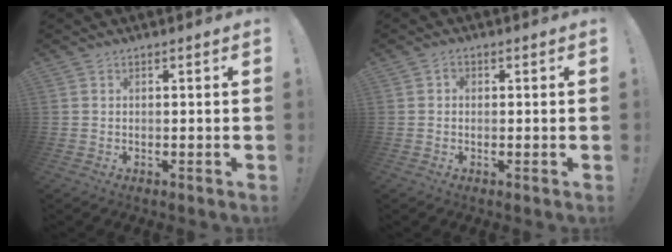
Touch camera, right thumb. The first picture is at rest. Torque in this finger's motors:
{"motor_torque": [-0.15, 0.16, 0.06, 0.19, -0.07]}